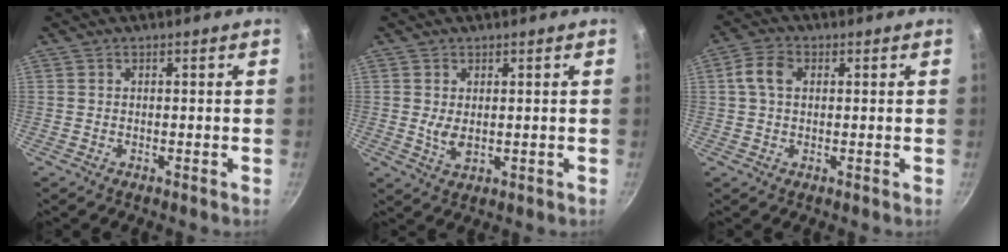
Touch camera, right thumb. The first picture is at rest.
{"total": 3.3, "force": [0.5, 1.8, 2.7], "torque": [-0.049, -0.012, 0.015]}
{"total": 5.0, "force": [1.0, 3.3, 3.6], "torque": [-0.074, 0.014, 0.013]}